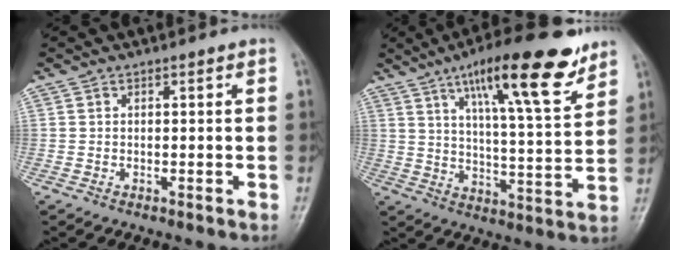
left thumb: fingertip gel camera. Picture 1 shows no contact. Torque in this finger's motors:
{"motor_torque": [0.71, 0.51, 1.58, -1.19, 0.34]}